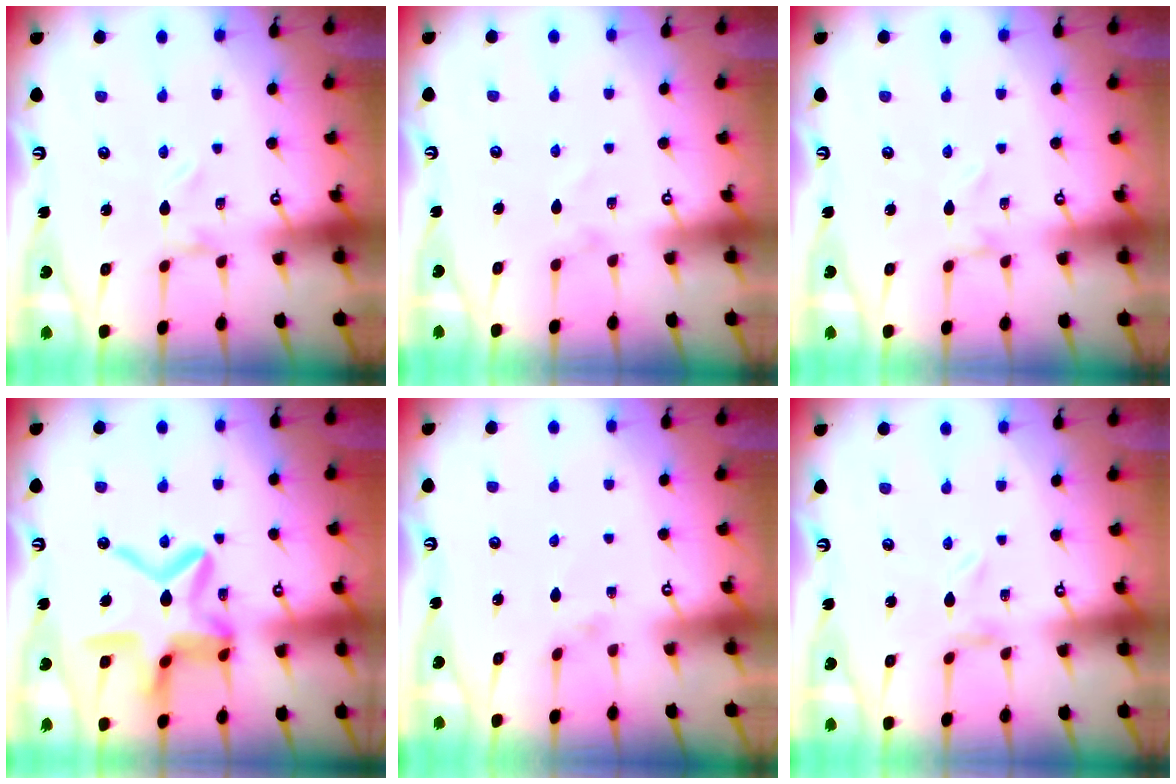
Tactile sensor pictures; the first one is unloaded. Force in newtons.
{"total": 0.6, "press": 0.6, "slide": 0.1}
{"total": 0.8, "press": 0.8, "slide": 0.1}
{"total": 18.8, "press": 18.7, "slide": 1.7}
{"total": 0.9, "press": 0.8, "slide": 0.3}
{"total": 0.0}